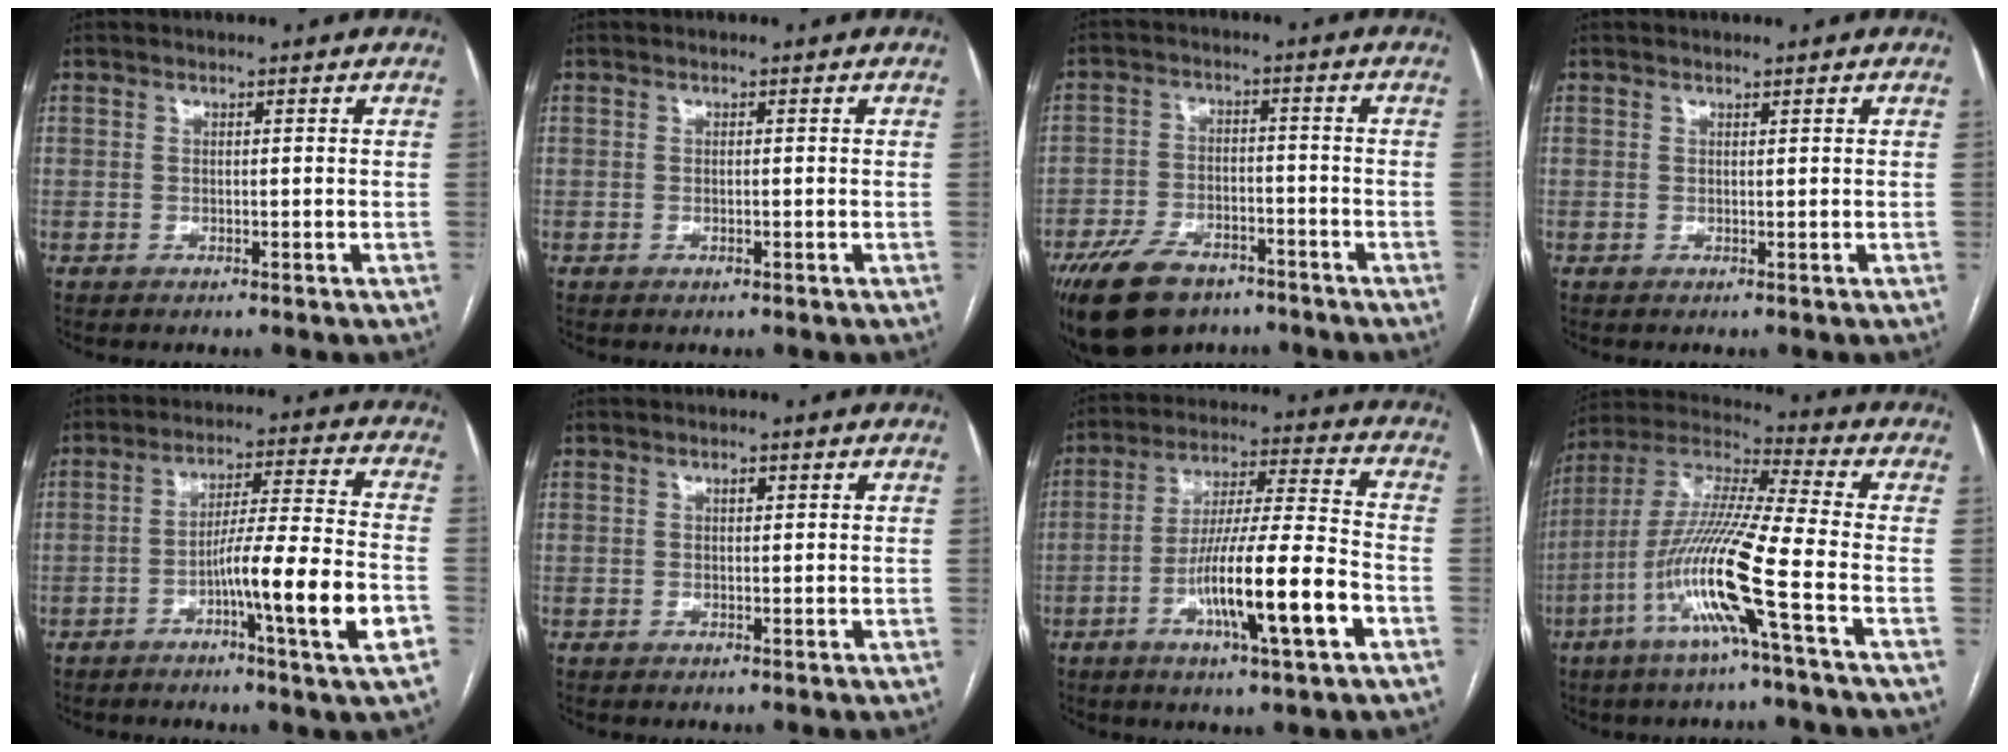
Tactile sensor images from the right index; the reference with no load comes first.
{"total": 0.6, "force": [-0.2, 0.1, 0.6], "torque": [-0.013, -0.002, -0.002]}
{"total": 11.6, "force": [-7.9, 6.2, 5.6], "torque": [-0.108, -0.002, -0.129]}
{"total": 0.0}
{"total": 12.5, "force": [-4.6, -0.9, 11.6], "torque": [-0.189, -0.003, -0.078]}
{"total": 0.7, "force": [0.3, 0.4, 0.5], "torque": [-0.010, 0.000, 0.004]}
{"total": 15.2, "force": [-5.7, 0.6, 14.1], "torque": [-0.248, -0.006, -0.097]}
{"total": 15.0, "force": [-6.0, -1.0, 13.7], "torque": [-0.282, -0.008, -0.124]}